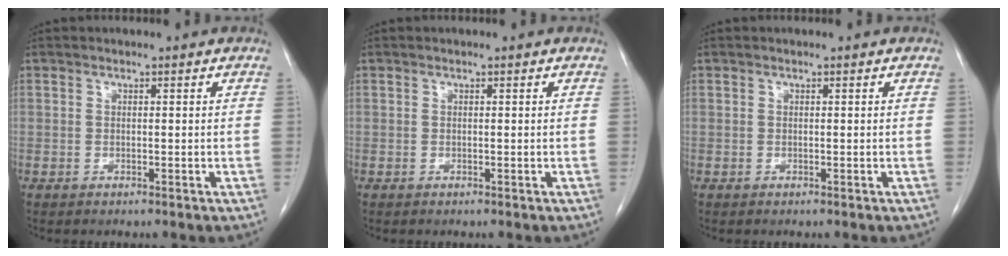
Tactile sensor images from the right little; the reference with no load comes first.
{"total": 0.0}
{"total": 0.0}